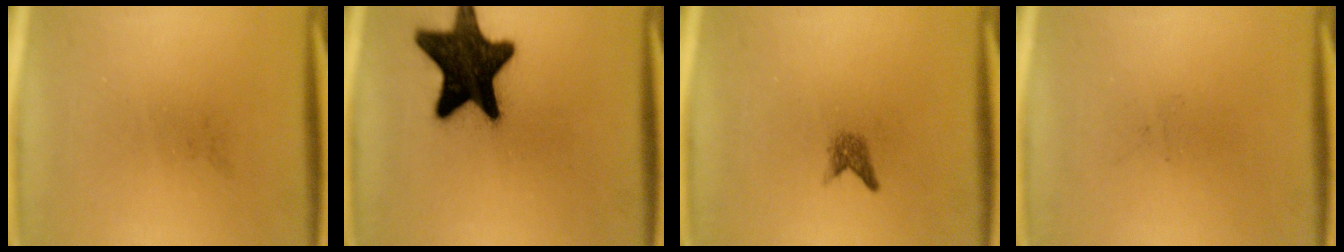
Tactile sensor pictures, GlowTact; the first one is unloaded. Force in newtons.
{"total": 18.5}
{"total": 1.5}
{"total": 0.0}